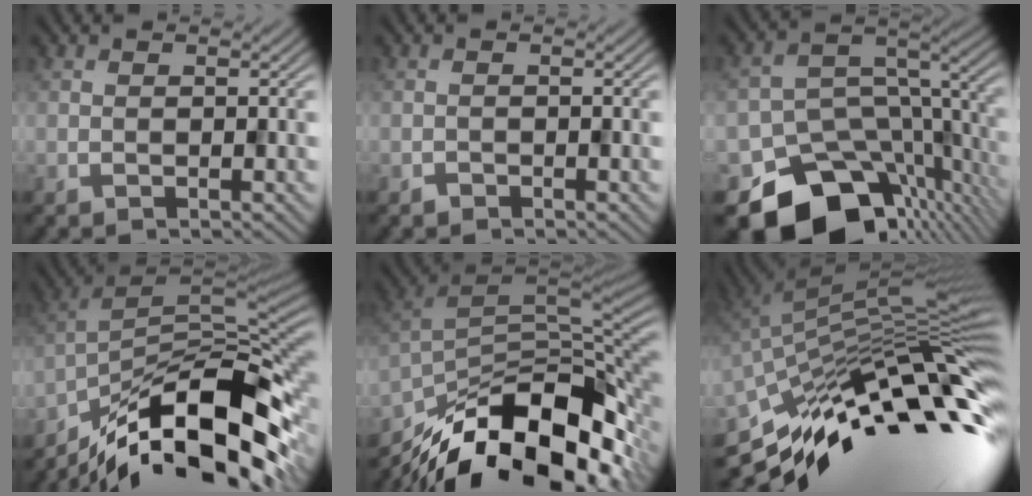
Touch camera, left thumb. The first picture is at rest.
{"total": 0.6, "force": [-0.5, 0.3, 0.1], "torque": [0.000, 0.000, -0.011]}
{"total": 15.0, "force": [-9.2, 9.3, 7.3], "torque": [-0.148, -0.040, -0.130]}
{"total": 16.6, "force": [-11.3, 5.0, 11.0], "torque": [-0.221, -0.010, -0.192]}
{"total": 17.3, "force": [-11.0, 7.5, 11.0], "torque": [-0.215, -0.031, -0.179]}
{"total": 15.4, "force": [-5.5, 4.3, 13.7], "torque": [-0.258, 0.014, -0.114]}